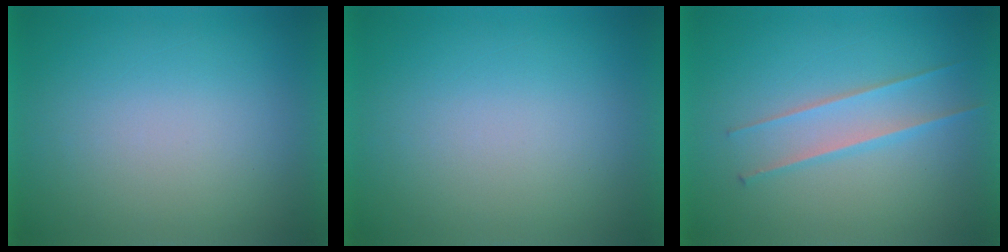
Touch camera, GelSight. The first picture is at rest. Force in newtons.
{"total": 0.0}
{"total": 2.2}